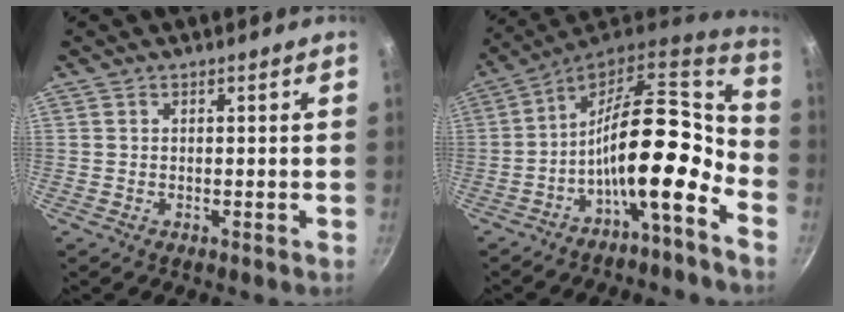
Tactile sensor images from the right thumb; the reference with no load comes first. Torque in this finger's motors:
{"motor_torque": [2.62, 2.16, 1.99, -0.67, 0.21]}